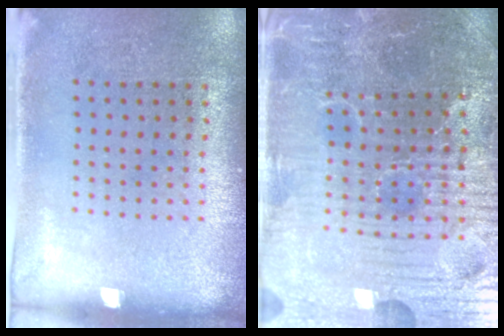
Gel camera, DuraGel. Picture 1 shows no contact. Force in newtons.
{"total": 5.6, "press": 5.3, "slide": 1.6}